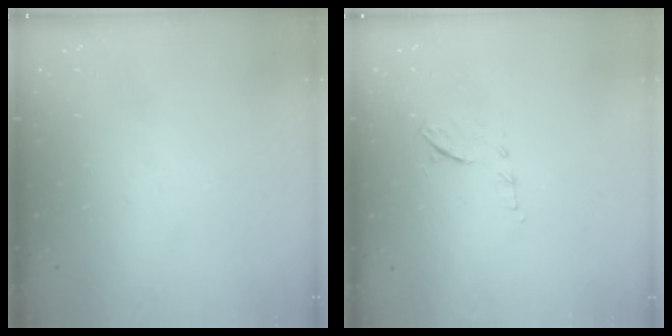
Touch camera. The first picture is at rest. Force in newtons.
{"total": 6.8, "press": 6.8, "slide": 0.9}